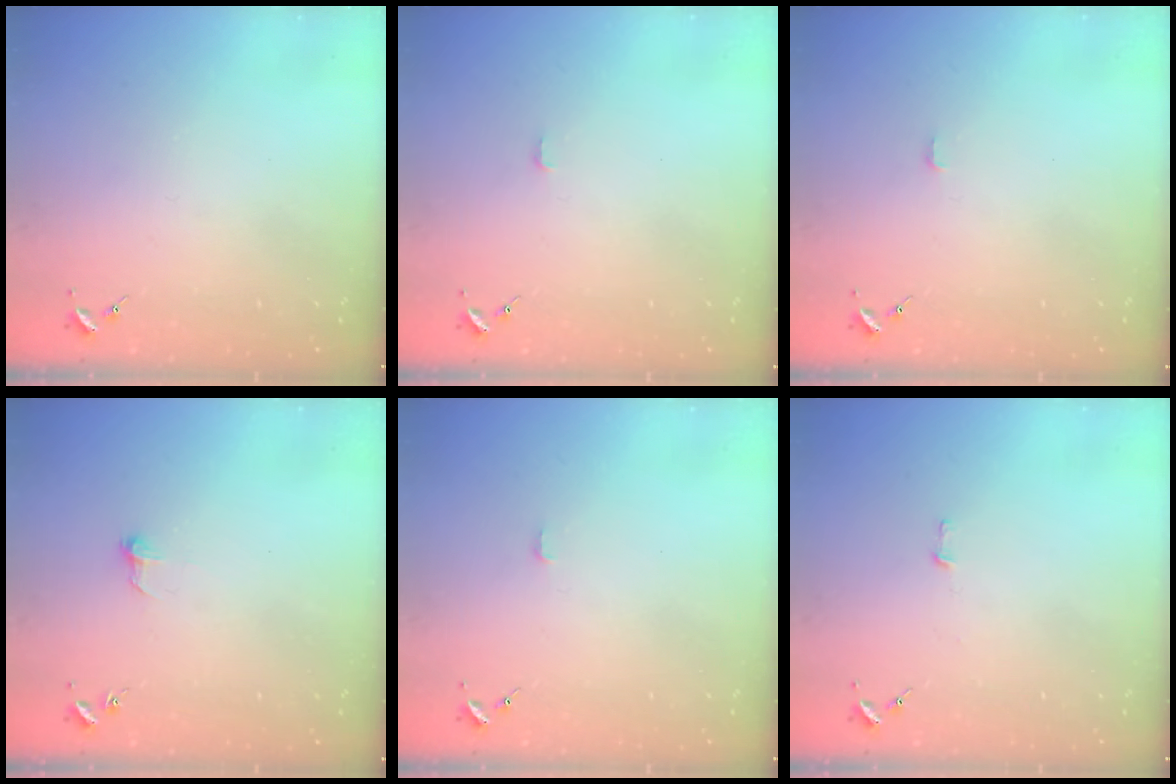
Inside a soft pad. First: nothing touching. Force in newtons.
{"total": 2.8, "press": 2.8, "slide": 0.2}
{"total": 2.8, "press": 2.8, "slide": 0.2}
{"total": 5.3, "press": 5.2, "slide": 0.4}
{"total": 2.8, "press": 2.8, "slide": 0.2}
{"total": 3.0, "press": 3.0, "slide": 0.2}